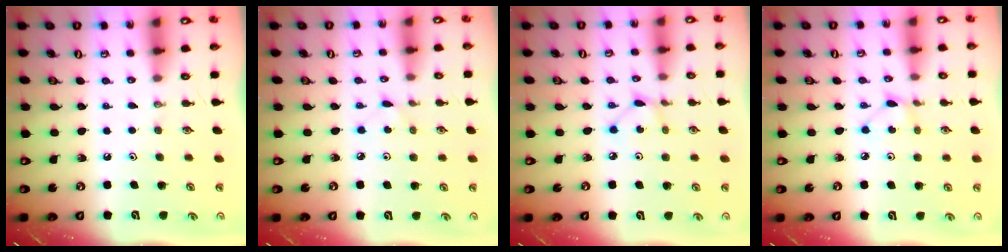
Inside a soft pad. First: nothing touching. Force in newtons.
{"total": 2.6, "press": 2.6, "slide": 0.2}
{"total": 2.4, "press": 2.4, "slide": 0.1}
{"total": 3.0, "press": 2.9, "slide": 0.4}